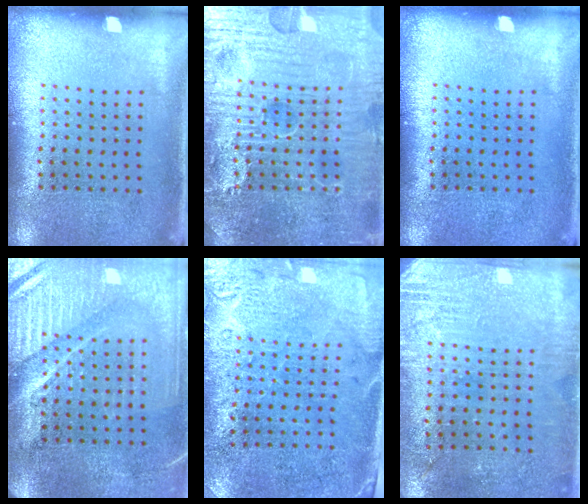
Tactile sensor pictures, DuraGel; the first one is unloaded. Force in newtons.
{"total": 7.2, "press": 7.2, "slide": 0.7}
{"total": 0.0}
{"total": 4.0, "press": 3.7, "slide": 1.6}
{"total": 2.8, "press": 2.5, "slide": 1.3}
{"total": 2.8, "press": 2.5, "slide": 1.2}